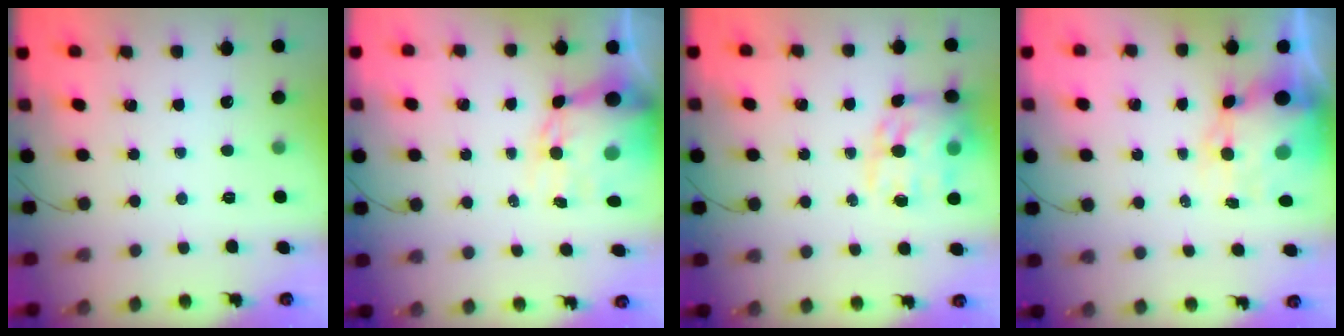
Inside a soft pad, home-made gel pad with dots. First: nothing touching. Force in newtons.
{"total": 11.8, "press": 11.4, "slide": 3.0}
{"total": 16.8, "press": 16.4, "slide": 3.7}
{"total": 8.9, "press": 8.6, "slide": 2.3}